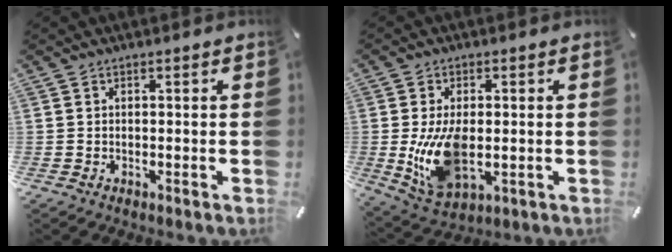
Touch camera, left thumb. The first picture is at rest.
{"total": 12.1, "force": [-0.6, 7.0, 9.8], "torque": [-0.215, -0.019, -0.011]}